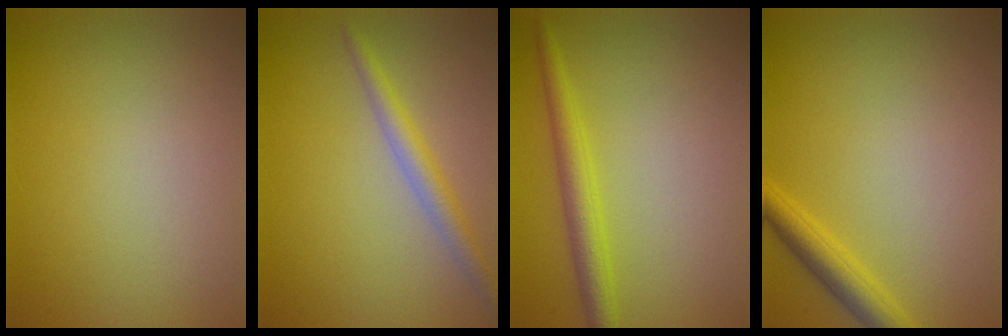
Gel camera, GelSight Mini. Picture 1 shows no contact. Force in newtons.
{"total": 2.8, "press": 2.8, "slide": 0.1}
{"total": 2.9, "press": 2.9, "slide": 0.1}
{"total": 2.7, "press": 2.7, "slide": 0.1}